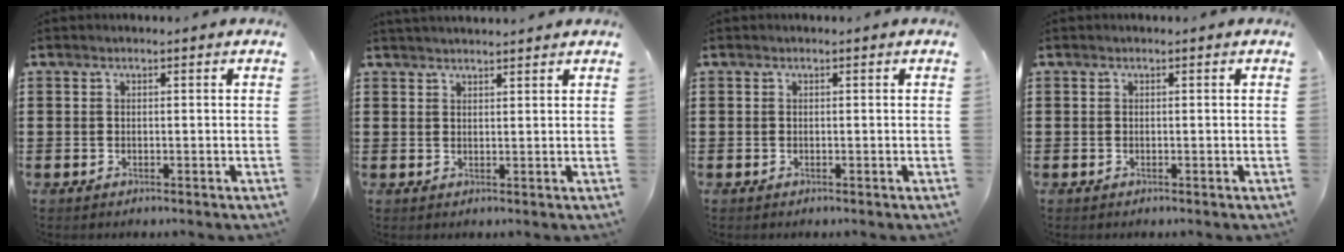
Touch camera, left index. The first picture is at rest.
{"total": 1.6, "force": [1.6, -0.1, 0.2], "torque": [-0.005, 0.002, 0.031]}
{"total": 0.0}
{"total": 0.0}